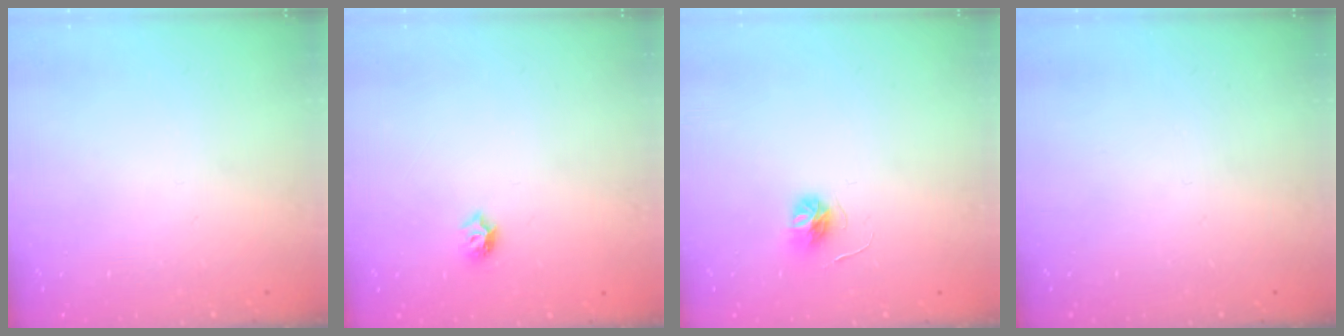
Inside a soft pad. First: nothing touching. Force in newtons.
{"total": 4.7, "press": 4.7, "slide": 0.7}
{"total": 5.2, "press": 5.2, "slide": 0.6}
{"total": 0.0}